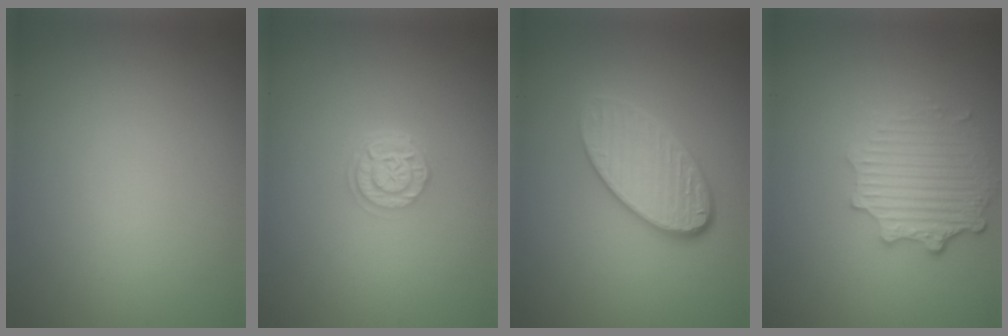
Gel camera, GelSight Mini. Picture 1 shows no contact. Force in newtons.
{"total": 2.6, "press": 2.1, "slide": 1.5}
{"total": 4.7, "press": 3.5, "slide": 3.1}
{"total": 4.1, "press": 3.3, "slide": 2.4}